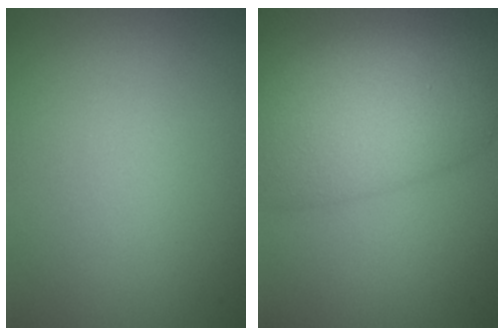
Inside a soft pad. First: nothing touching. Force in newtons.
{"total": 8.5, "press": 8.5, "slide": 0.3}